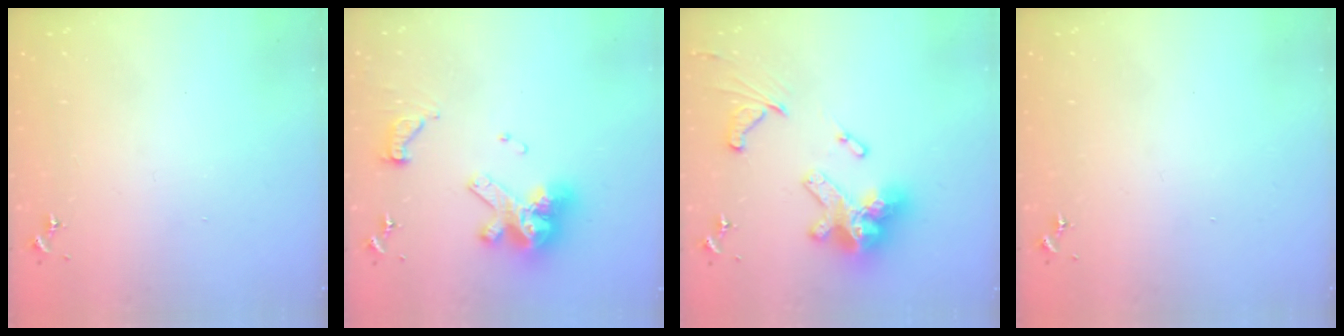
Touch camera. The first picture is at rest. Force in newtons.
{"total": 15.2, "press": 15.1, "slide": 1.7}
{"total": 20.8, "press": 20.7, "slide": 2.2}
{"total": 0.0}